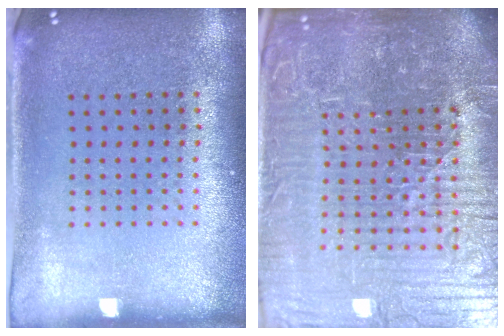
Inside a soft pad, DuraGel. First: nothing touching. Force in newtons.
{"total": 7.9, "press": 7.0, "slide": 3.6}